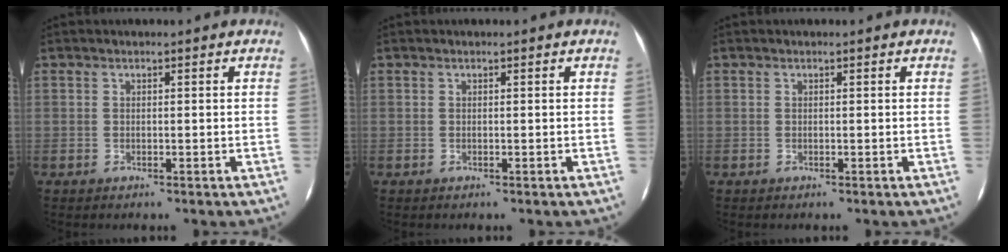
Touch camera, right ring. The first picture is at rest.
{"total": 0.0}
{"total": 0.0}